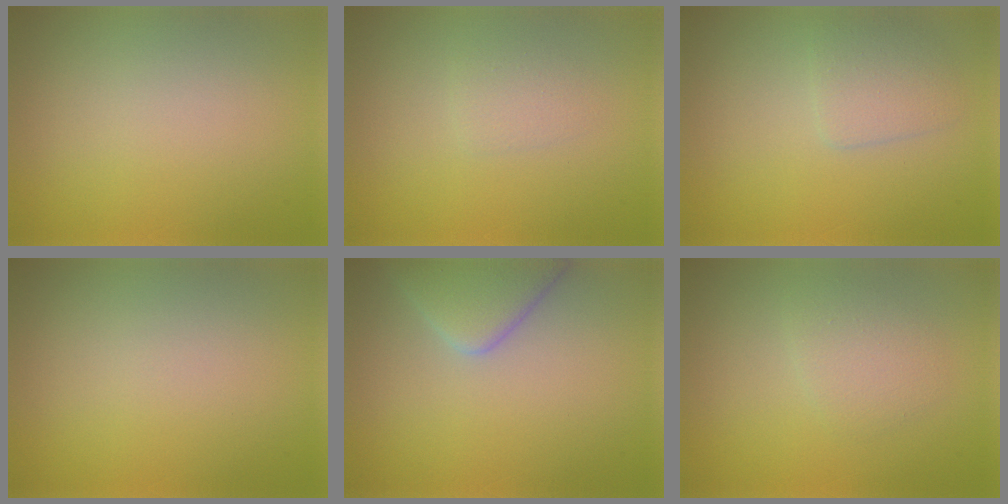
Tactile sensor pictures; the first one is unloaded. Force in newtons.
{"total": 1.1, "press": 1.1, "slide": 0.1}
{"total": 2.1, "press": 2.1, "slide": 0.1}
{"total": 0.0}
{"total": 4.5, "press": 4.5, "slide": 0.3}
{"total": 1.9, "press": 1.9, "slide": 0.1}